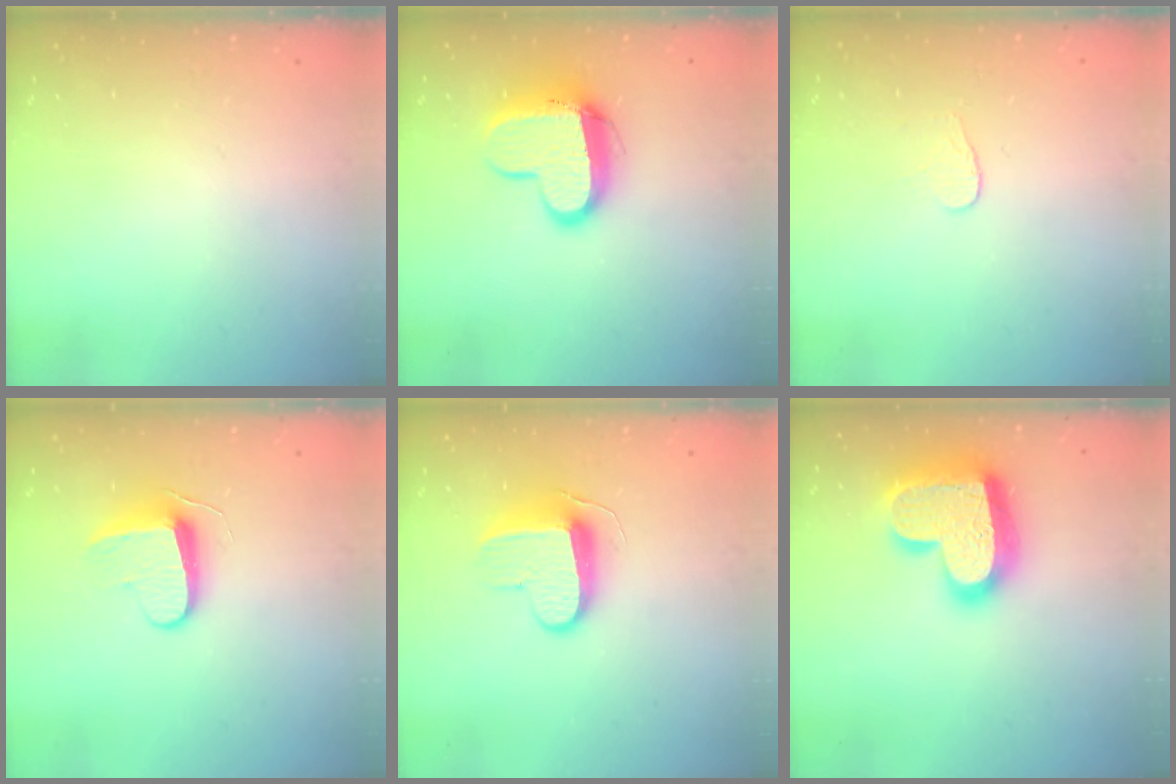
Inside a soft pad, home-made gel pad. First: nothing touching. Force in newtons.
{"total": 12.1, "press": 12.0, "slide": 0.9}
{"total": 3.2, "press": 3.2, "slide": 0.3}
{"total": 8.7, "press": 8.7, "slide": 0.7}
{"total": 10.0, "press": 10.0, "slide": 1.1}
{"total": 21.5, "press": 21.5, "slide": 1.6}